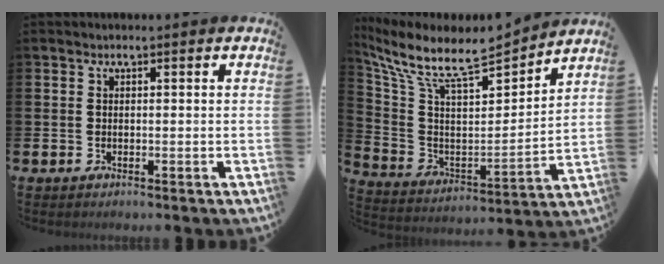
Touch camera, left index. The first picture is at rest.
{"total": 9.4, "force": [7.9, 2.1, 4.6], "torque": [-0.130, -0.060, 0.131]}